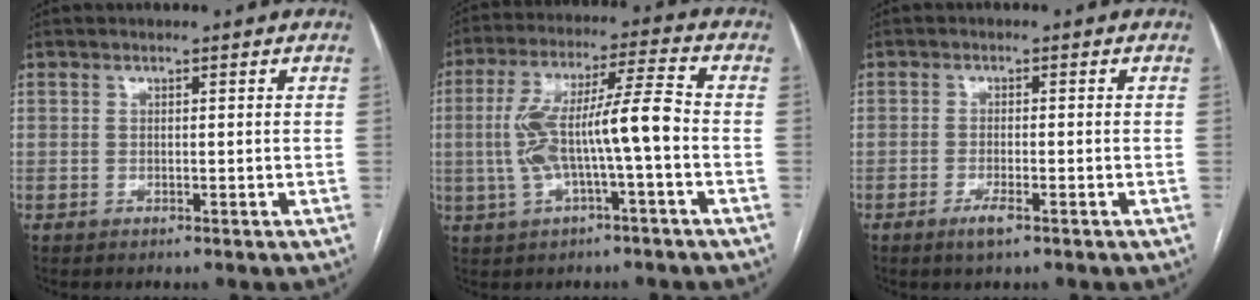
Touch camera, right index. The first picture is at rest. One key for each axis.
{"total": 11.5, "fx": -1.6, "fy": 1.2, "fz": 11.4, "tx": -0.222, "ty": 0.031, "tz": -0.028}
{"total": 2.5, "fx": -1.6, "fy": 0.4, "fz": 2.0, "tx": -0.039, "ty": -0.002, "tz": -0.027}